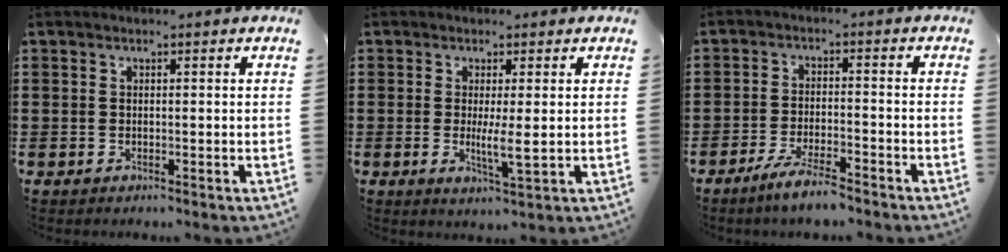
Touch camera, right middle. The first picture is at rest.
{"total": 3.7, "force": [0.1, 0.6, 3.6], "torque": [-0.052, -0.011, 0.000]}
{"total": 5.1, "force": [-4.3, 0.3, 2.8], "torque": [-0.066, -0.010, -0.083]}